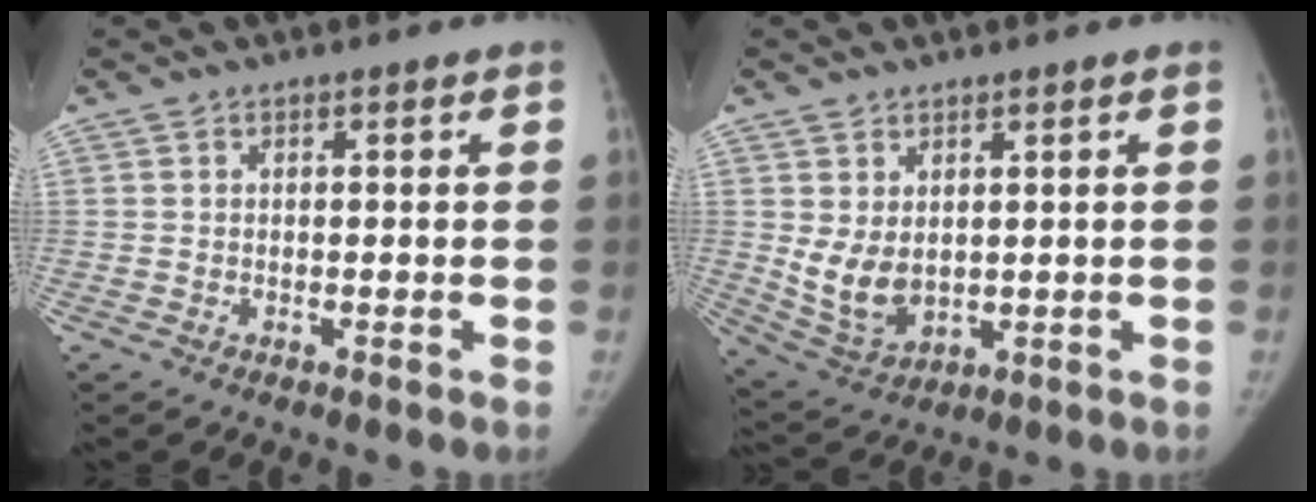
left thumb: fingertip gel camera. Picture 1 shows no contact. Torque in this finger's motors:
{"motor_torque": [0.43, 1.58, 0.55, -0.73, 0.15]}